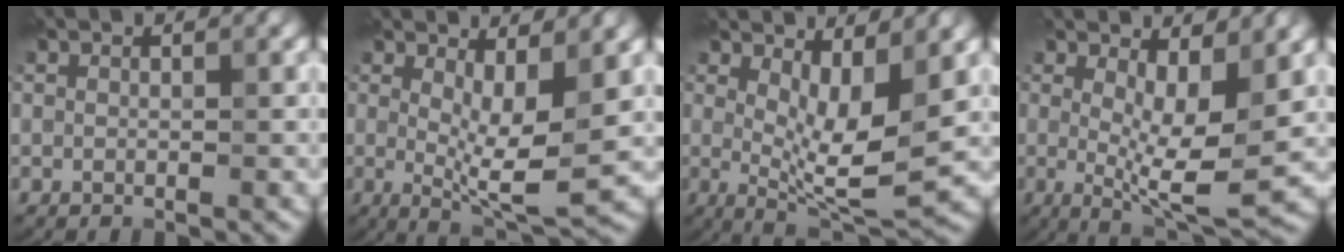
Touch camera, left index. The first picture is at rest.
{"total": 6.1, "force": [0.7, 1.6, 5.9], "torque": [-0.094, -0.018, 0.017]}
{"total": 6.6, "force": [1.4, 2.1, 6.1], "torque": [-0.101, -0.019, 0.029]}
{"total": 7.1, "force": [0.8, 2.1, 6.7], "torque": [-0.109, -0.016, 0.017]}